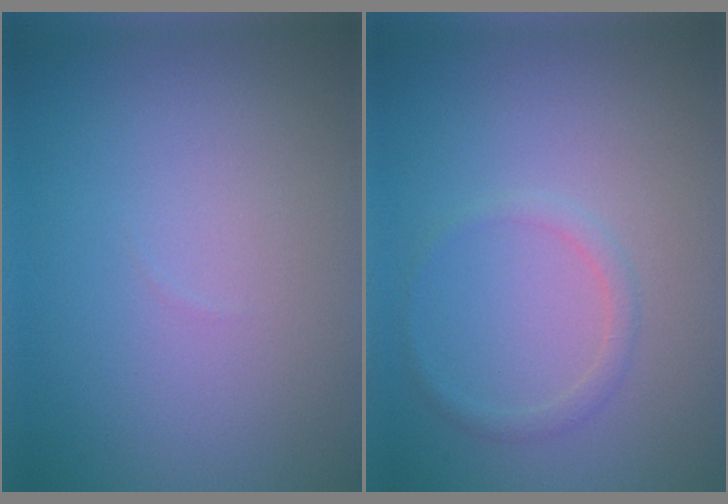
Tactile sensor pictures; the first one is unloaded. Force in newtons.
{"total": 1.2, "press": 1.2, "slide": 0.2}